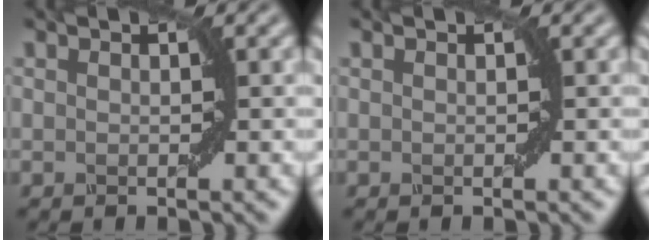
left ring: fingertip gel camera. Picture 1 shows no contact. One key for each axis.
{"total": 0.0}